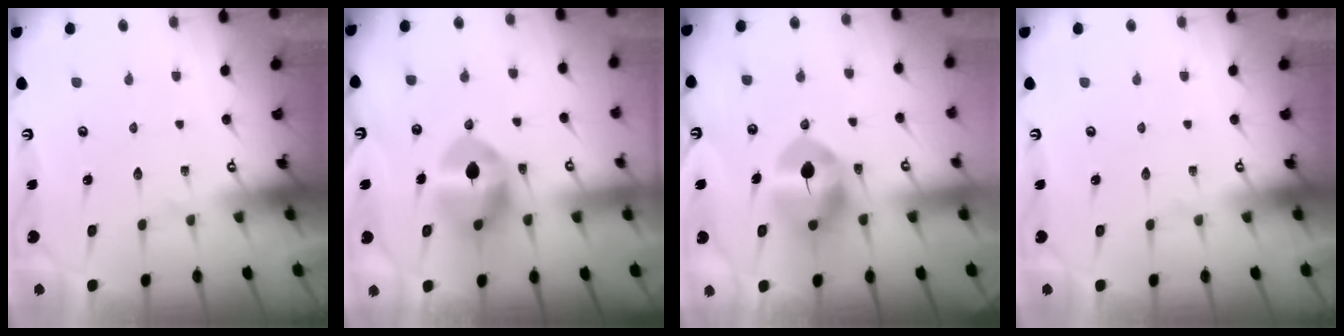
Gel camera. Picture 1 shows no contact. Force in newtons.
{"total": 10.2, "press": 10.1, "slide": 1.5}
{"total": 9.6, "press": 9.5, "slide": 1.4}
{"total": 0.0}